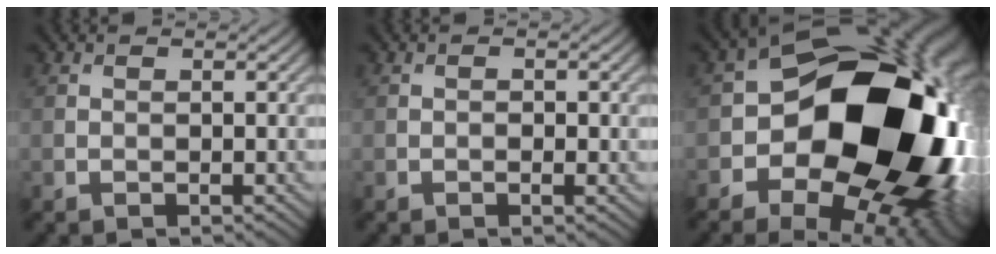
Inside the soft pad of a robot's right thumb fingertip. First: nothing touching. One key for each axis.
{"total": 1.1, "fx": -0.2, "fy": 0.4, "fz": 1.0, "tx": -0.013, "ty": -0.002, "tz": -0.002}
{"total": 22.9, "fx": -3.7, "fy": 15.6, "fz": 16.4, "tx": -0.261, "ty": -0.045, "tz": -0.030}